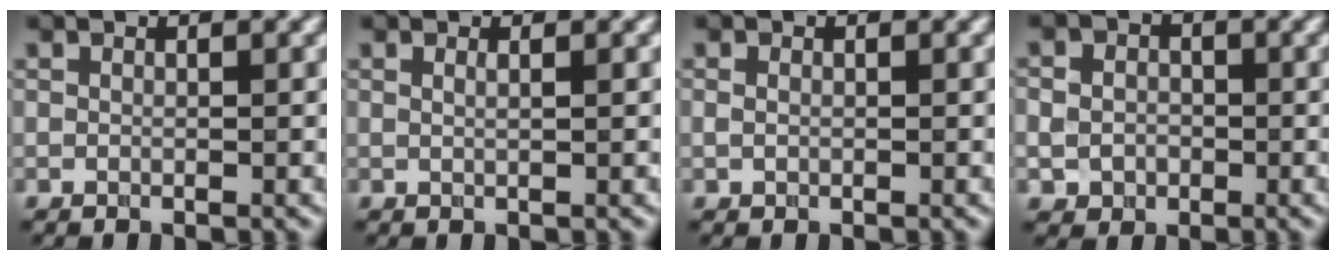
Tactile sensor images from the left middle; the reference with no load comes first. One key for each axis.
{"total": 0.9, "fx": 0.4, "fy": 0.4, "fz": 0.8, "tx": -0.006, "ty": -0.004, "tz": 0.000}
{"total": 0.8, "fx": 0.0, "fy": 0.6, "fz": 0.5, "tx": -0.010, "ty": 0.000, "tz": 0.003}
{"total": 2.8, "fx": -0.3, "fy": 2.5, "fz": 1.2, "tx": -0.002, "ty": 0.001, "tz": -0.013}